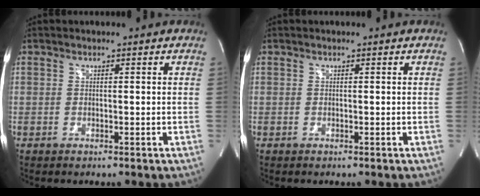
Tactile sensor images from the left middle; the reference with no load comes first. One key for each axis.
{"total": 0.0}